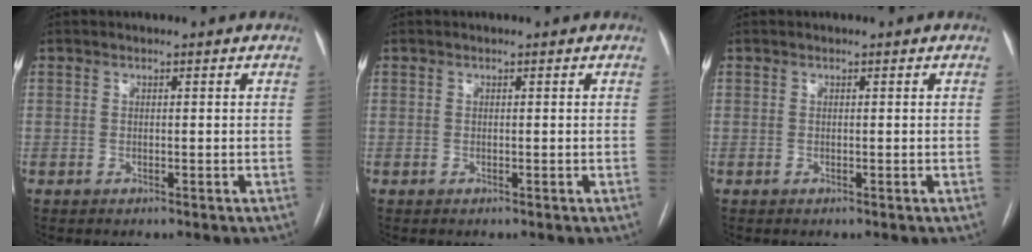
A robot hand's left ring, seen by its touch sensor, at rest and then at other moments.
{"total": 0.0}
{"total": 0.0}